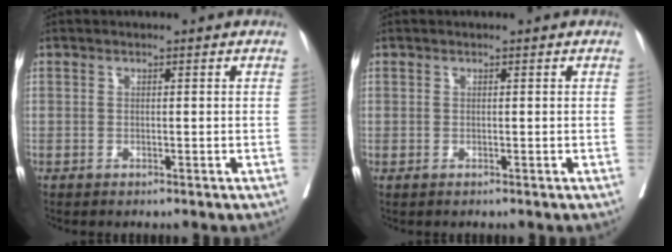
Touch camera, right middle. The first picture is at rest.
{"total": 0.0}